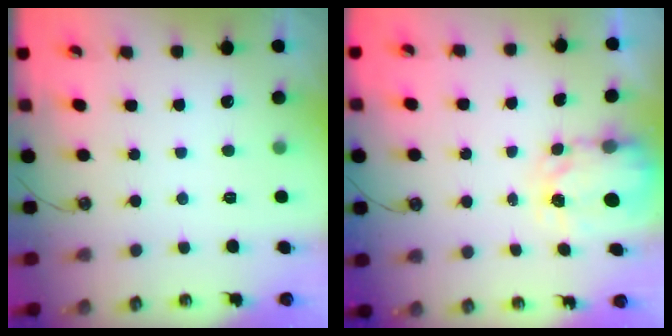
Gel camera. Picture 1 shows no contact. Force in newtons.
{"total": 3.9, "press": 3.9, "slide": 0.3}